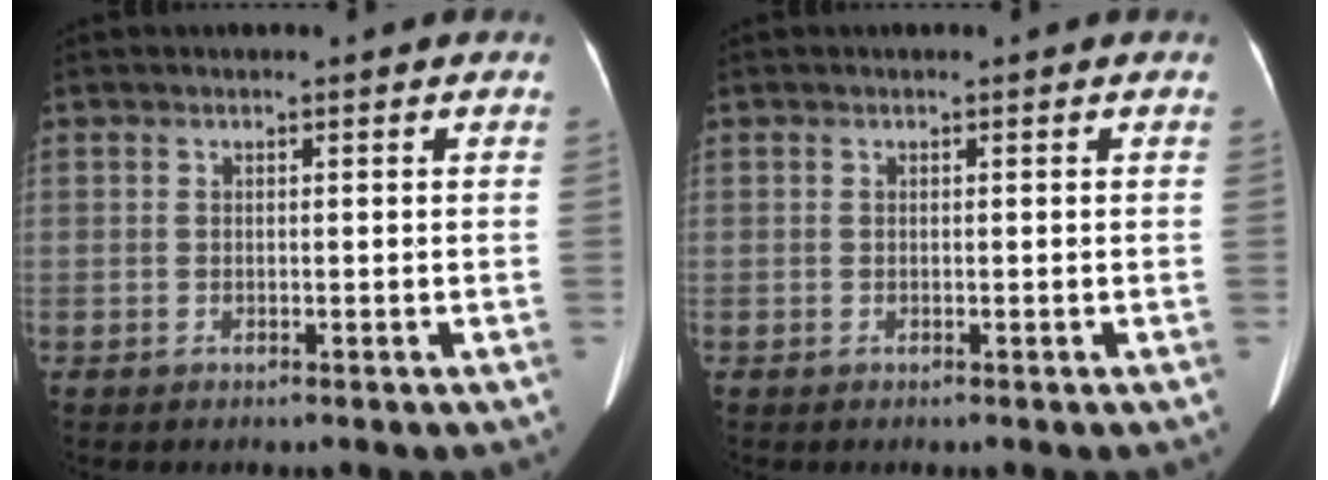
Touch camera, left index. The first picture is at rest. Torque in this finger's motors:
{"motor_torque": [0.05, -0.02, 0.01, 0.01]}